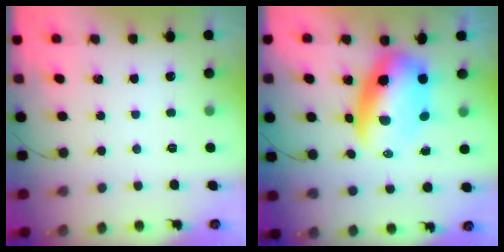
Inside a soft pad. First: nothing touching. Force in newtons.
{"total": 10.8, "press": 10.4, "slide": 2.7}